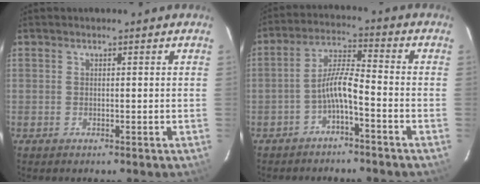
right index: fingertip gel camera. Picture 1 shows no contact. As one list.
[{"total": 6.1, "force": [-3.2, 0.9, 5.1], "torque": [-0.110, 0.017, -0.058]}]